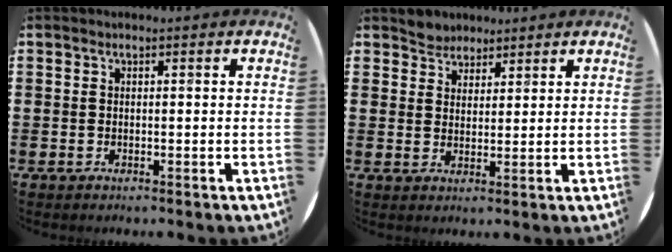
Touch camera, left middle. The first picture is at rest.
{"total": 2.9, "force": [2.5, 1.3, -0.5], "torque": [0.001, 0.002, 0.051]}